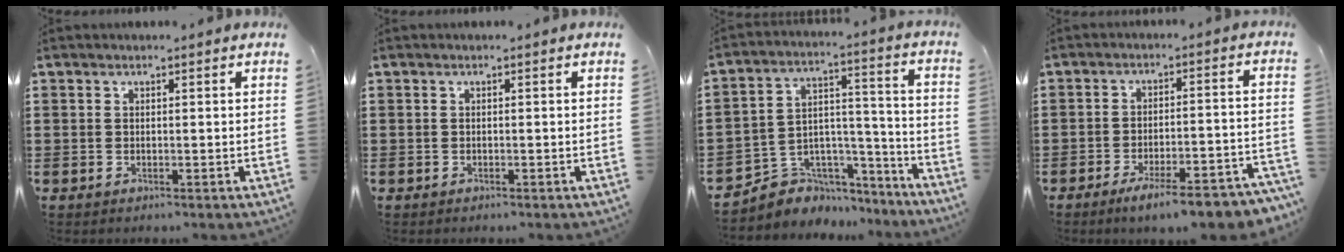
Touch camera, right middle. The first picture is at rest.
{"total": 0.0}
{"total": 5.2, "force": [-4.1, 3.3, 0.1], "torque": [-0.021, 0.003, -0.078]}
{"total": 7.2, "force": [-5.8, 0.4, 4.3], "torque": [-0.062, -0.006, -0.098]}